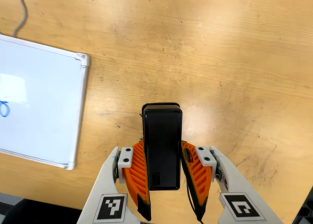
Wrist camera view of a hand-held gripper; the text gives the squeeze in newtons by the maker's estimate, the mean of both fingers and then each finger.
{"total": 4.1, "left": 2.8, "right": 5.4}